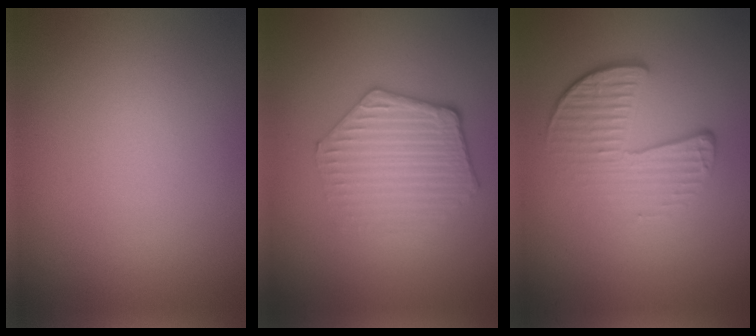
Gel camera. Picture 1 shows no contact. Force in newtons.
{"total": 3.3, "press": 3.1, "slide": 1.3}
{"total": 4.3, "press": 2.8, "slide": 3.3}